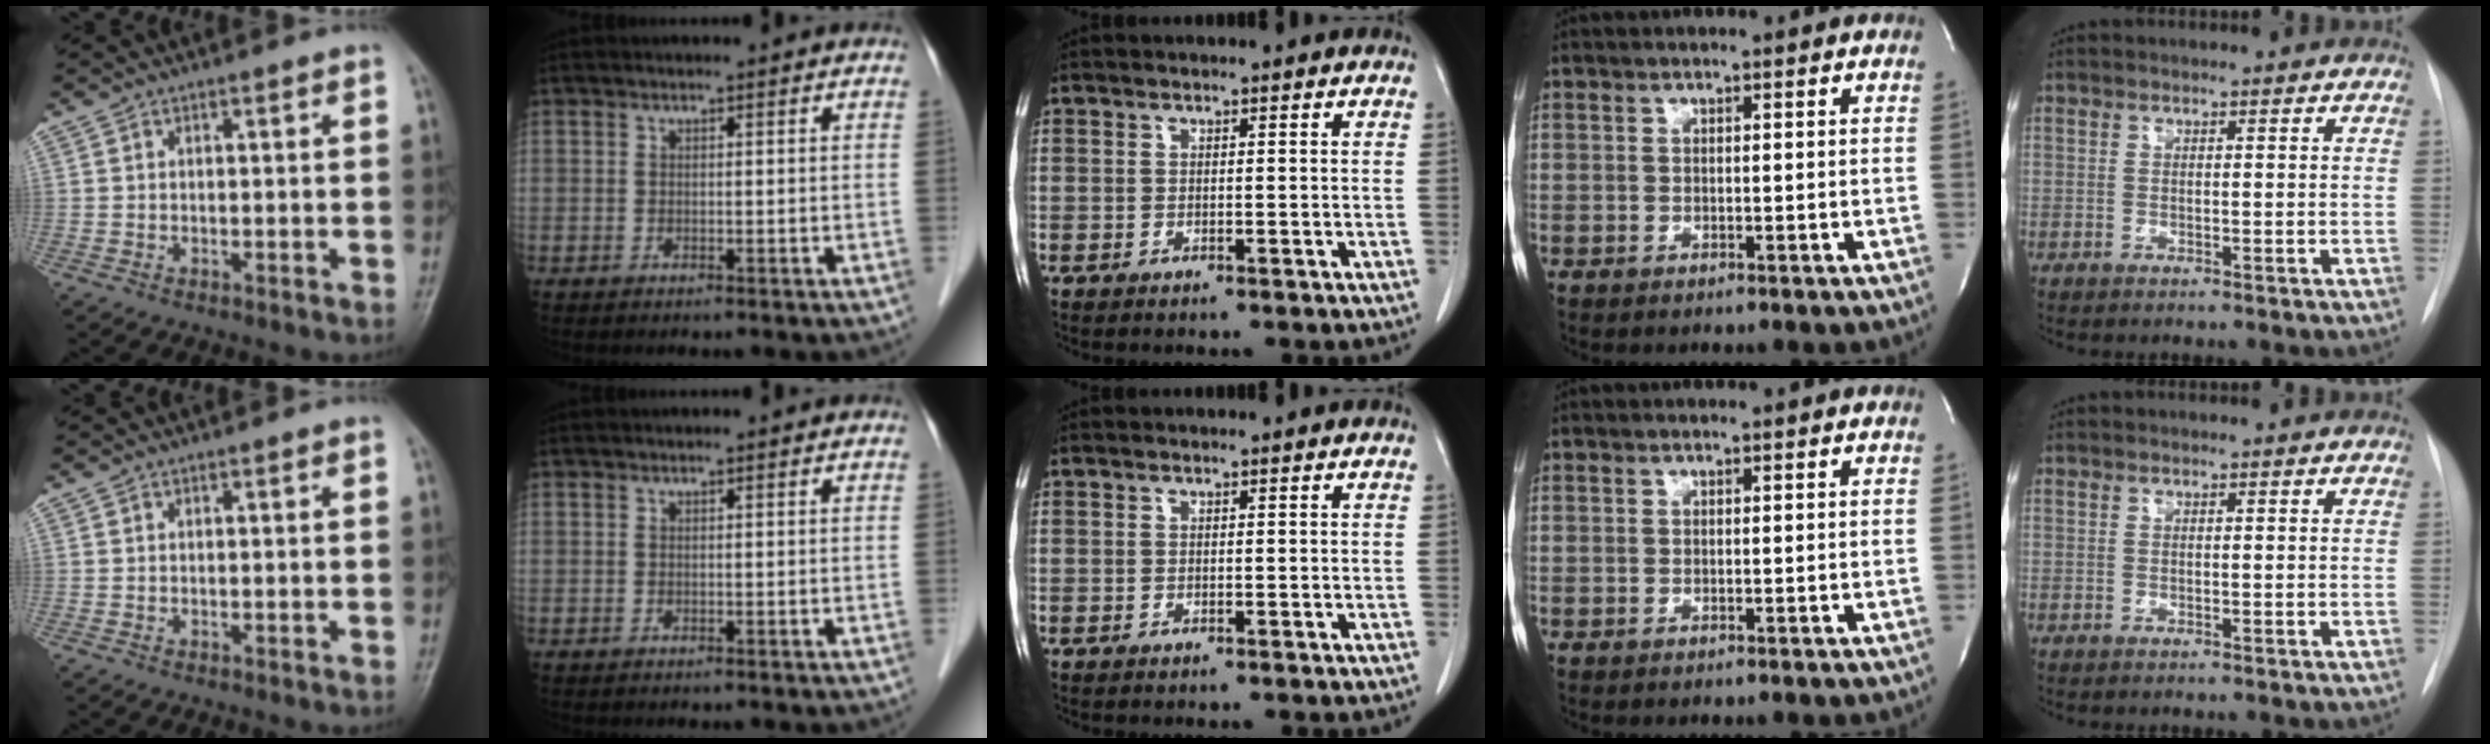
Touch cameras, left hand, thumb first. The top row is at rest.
{}